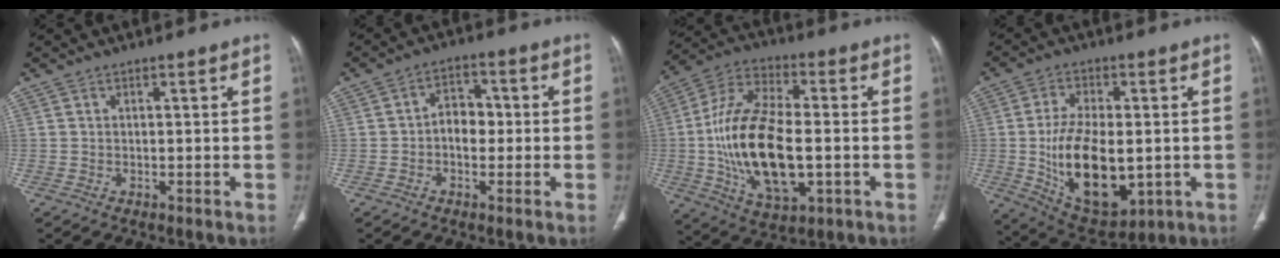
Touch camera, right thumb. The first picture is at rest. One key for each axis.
{"total": 5.3, "fx": -0.7, "fy": 3.9, "fz": 3.5, "tx": -0.028, "ty": 0.021, "tz": -0.021}
{"total": 21.3, "fx": -2.4, "fy": 10.2, "fz": 18.5, "tx": -0.358, "ty": 0.011, "tz": -0.036}
{"total": 17.6, "fx": -2.1, "fy": 9.2, "fz": 14.8, "tx": -0.245, "ty": -0.011, "tz": -0.015}